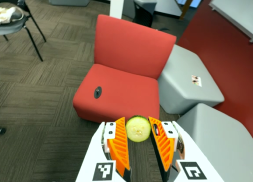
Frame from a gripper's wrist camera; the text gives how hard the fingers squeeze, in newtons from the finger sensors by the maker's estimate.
{"total": 8.1, "left": 7.8, "right": 8.3}